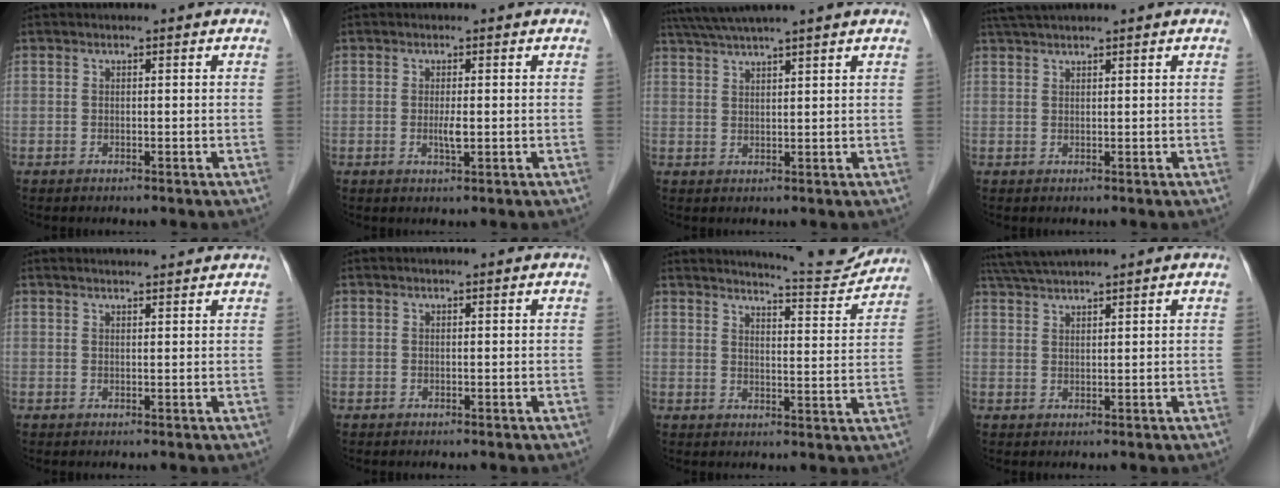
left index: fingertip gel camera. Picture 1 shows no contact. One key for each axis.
{"total": 1.7, "fx": -0.1, "fy": 0.3, "fz": 1.7, "tx": -0.034, "ty": -0.003, "tz": -0.002}
{"total": 8.4, "fx": 7.2, "fy": -0.9, "fz": 4.3, "tx": -0.077, "ty": 0.037, "tz": 0.111}
{"total": 3.7, "fx": 3.3, "fy": -0.3, "fz": 1.7, "tx": -0.027, "ty": 0.030, "tz": 0.062}
{"total": 5.9, "fx": 5.7, "fy": 0.3, "fz": 1.5, "tx": -0.020, "ty": 0.025, "tz": 0.065}
{"total": 1.1, "fx": 1.0, "fy": 0.0, "fz": 0.4, "tx": -0.006, "ty": 0.012, "tz": 0.016}
{"total": 10.5, "fx": 10.4, "fy": 0.0, "fz": 1.5, "tx": -0.025, "ty": -0.018, "tz": 0.131}
{"total": 6.3, "fx": 5.7, "fy": -0.7, "fz": 2.6, "tx": -0.051, "ty": 0.033, "tz": 0.105}